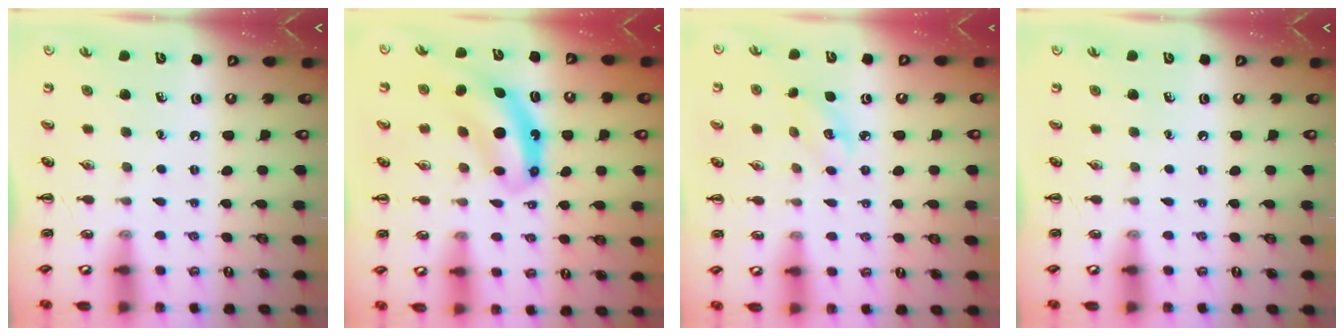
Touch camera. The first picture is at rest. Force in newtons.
{"total": 9.4, "press": 9.3, "slide": 1.8}
{"total": 4.4, "press": 4.2, "slide": 1.2}
{"total": 0.0}